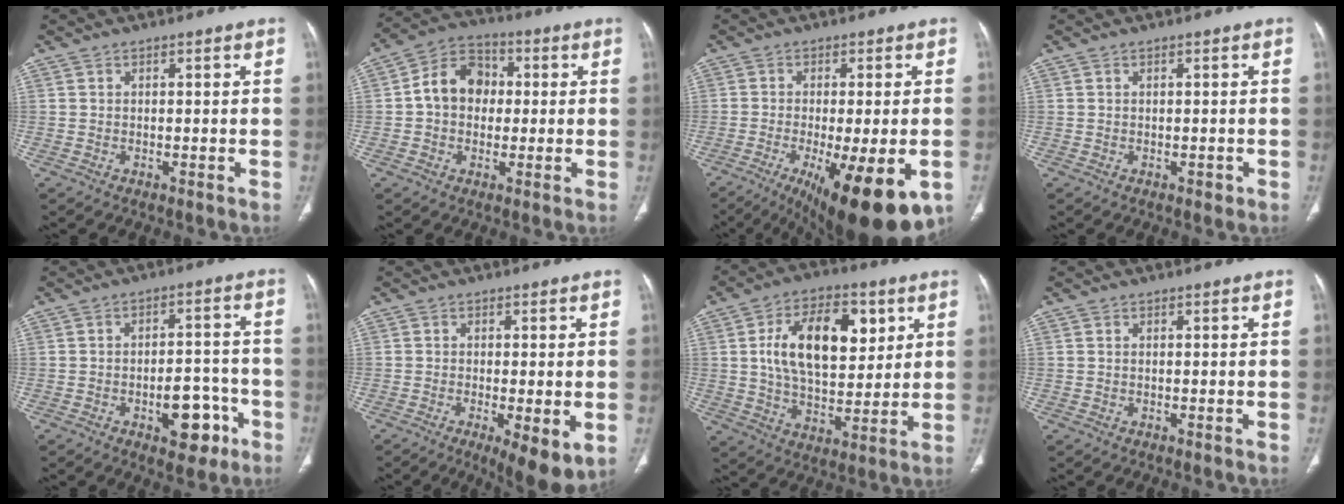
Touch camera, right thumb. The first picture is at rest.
{"total": 10.1, "force": [0.6, 8.1, 6.1], "torque": [-0.080, 0.027, -0.003]}
{"total": 17.4, "force": [-7.4, 4.9, 15.0], "torque": [-0.195, -0.021, -0.100]}
{"total": 0.7, "force": [-0.3, 0.4, 0.5], "torque": [-0.004, 0.001, -0.003]}
{"total": 9.2, "force": [-4.1, 4.9, 6.6], "torque": [-0.061, 0.035, -0.049]}
{"total": 8.2, "force": [-2.6, 2.2, 7.5], "torque": [-0.113, -0.020, -0.037]}
{"total": 17.9, "force": [5.1, 10.1, 13.9], "torque": [-0.196, -0.012, 0.089]}
{"total": 0.0}